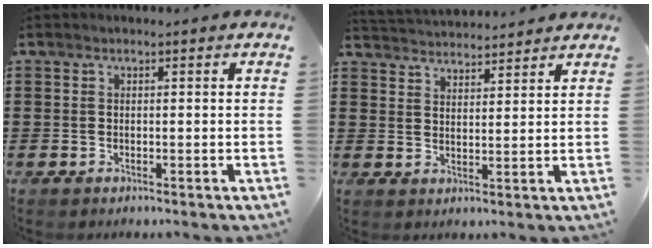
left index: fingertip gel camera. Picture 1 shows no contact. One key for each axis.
{"total": 3.2, "fx": 3.2, "fy": 0.0, "fz": -0.4, "tx": -0.005, "ty": -0.015, "tz": 0.058}